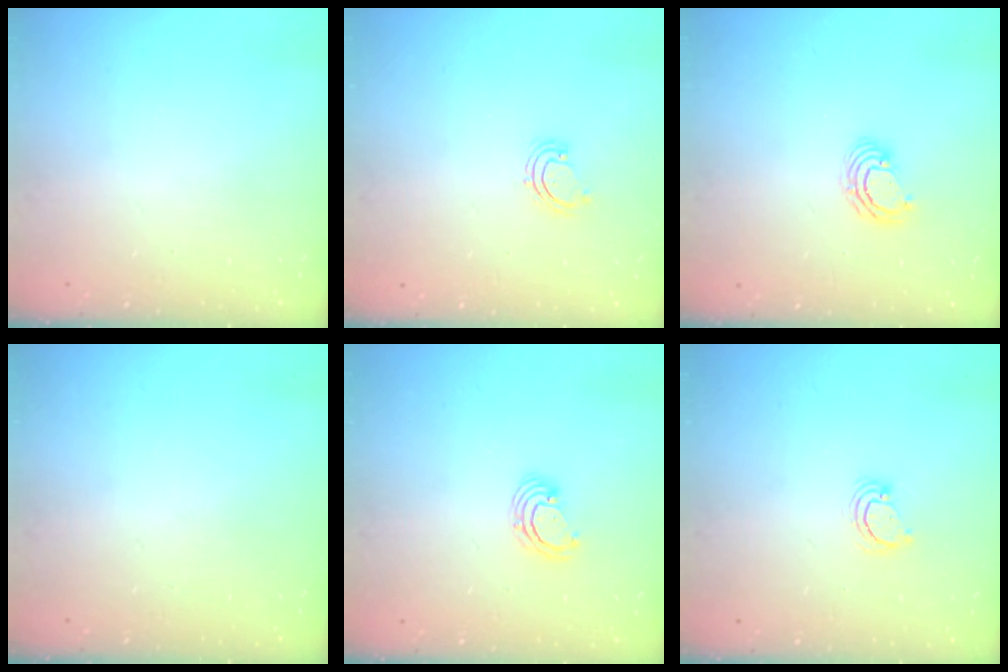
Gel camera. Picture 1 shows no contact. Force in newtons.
{"total": 2.7, "press": 2.6, "slide": 0.5}
{"total": 4.4, "press": 4.4, "slide": 0.0}
{"total": 0.0}
{"total": 3.1, "press": 3.1, "slide": 0.1}
{"total": 4.0, "press": 4.0, "slide": 0.3}